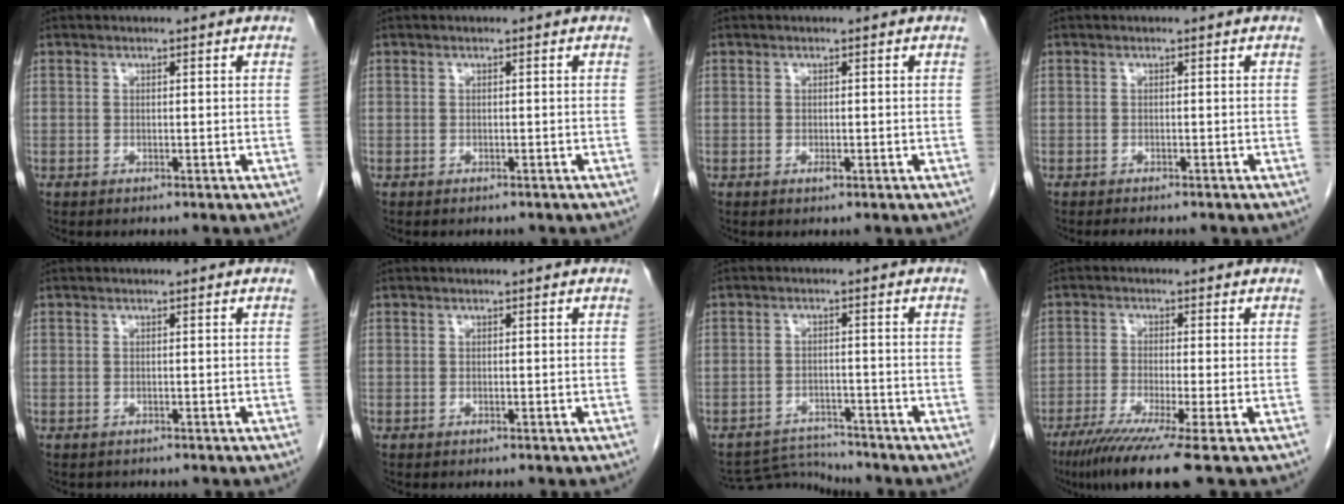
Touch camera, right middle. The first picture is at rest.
{"total": 1.8, "force": [-1.6, 0.7, 0.6], "torque": [-0.014, -0.002, -0.016]}
{"total": 0.6, "force": [-0.3, 0.2, 0.5], "torque": [-0.009, 0.000, -0.004]}
{"total": 2.2, "force": [-1.9, 0.5, 1.0], "torque": [-0.016, -0.004, -0.020]}
{"total": 0.5, "force": [-0.4, 0.3, 0.0], "torque": [-0.009, 0.001, -0.007]}
{"total": 0.0}
{"total": 4.9, "force": [-4.6, -0.3, -1.5], "torque": [0.024, -0.001, -0.077]}
{"total": 9.3, "force": [-6.2, -1.4, 6.7], "torque": [-0.108, -0.031, -0.102]}